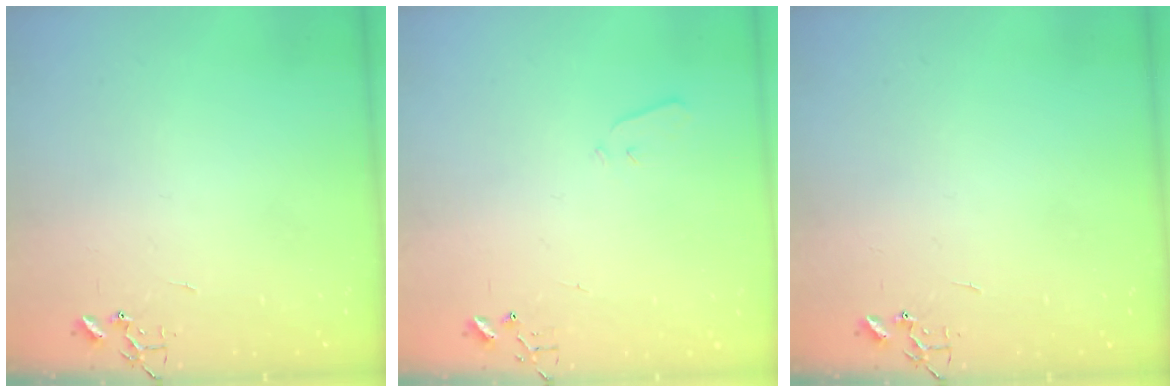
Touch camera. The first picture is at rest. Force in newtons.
{"total": 3.3, "press": 3.2, "slide": 0.5}
{"total": 0.0}